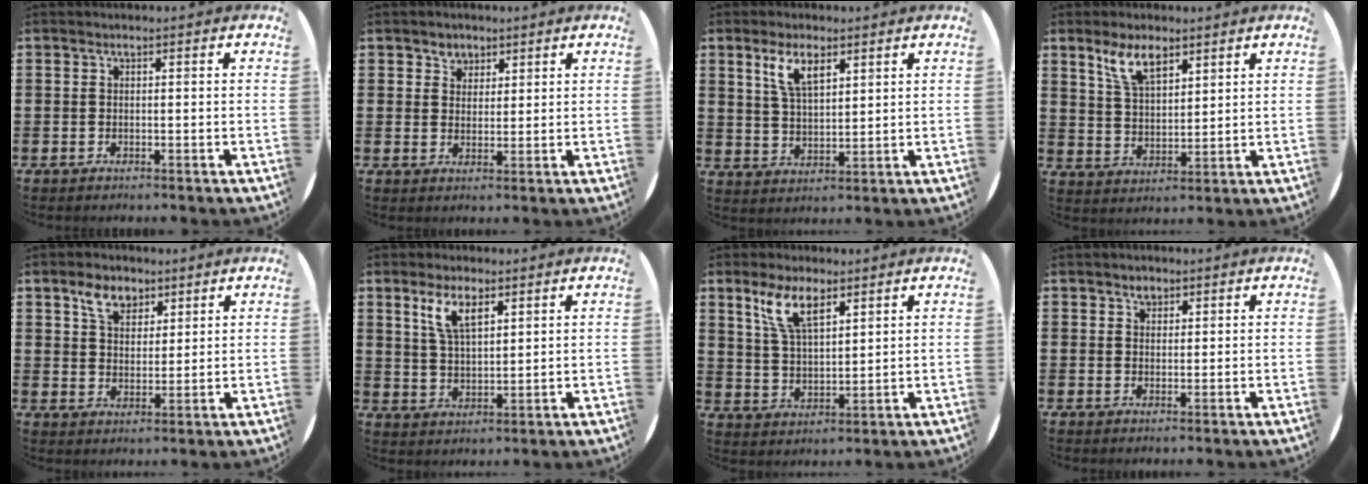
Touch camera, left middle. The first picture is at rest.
{"total": 2.5, "force": [1.8, 1.7, 0.0], "torque": [0.004, 0.004, 0.033]}
{"total": 5.3, "force": [3.3, 2.0, 3.6], "torque": [-0.072, 0.004, 0.056]}
{"total": 6.1, "force": [4.3, 2.4, 3.5], "torque": [-0.073, -0.003, 0.076]}
{"total": 4.9, "force": [3.4, 2.9, 2.0], "torque": [-0.033, 0.001, 0.061]}
{"total": 5.5, "force": [3.3, 2.0, 3.8], "torque": [-0.076, 0.004, 0.057]}
{"total": 6.9, "force": [4.7, 2.3, 4.5], "torque": [-0.102, -0.004, 0.083]}
{"total": 1.7, "force": [1.3, 1.0, 0.3], "torque": [0.009, -0.003, 0.022]}